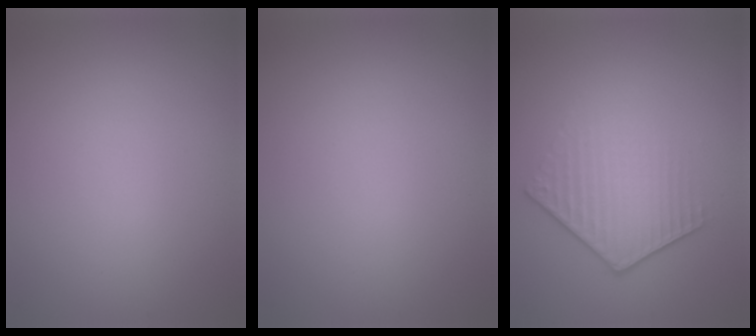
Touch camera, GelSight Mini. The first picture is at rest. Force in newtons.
{"total": 0.0}
{"total": 4.0, "press": 2.9, "slide": 2.7}